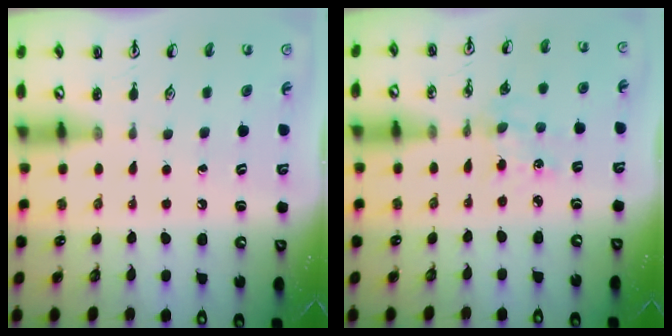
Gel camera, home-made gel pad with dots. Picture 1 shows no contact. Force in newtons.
{"total": 3.9, "press": 3.8, "slide": 0.4}